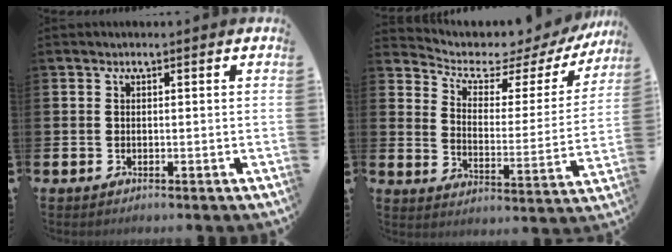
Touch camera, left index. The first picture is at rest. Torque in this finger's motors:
{"motor_torque": [1.02, -1.11, 0.10, 0.03]}